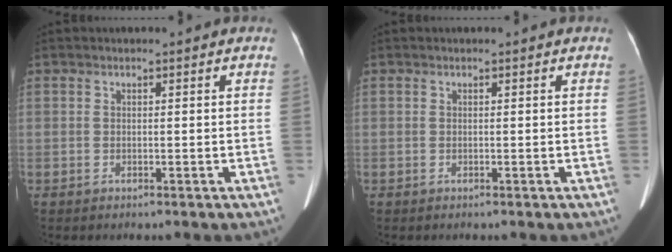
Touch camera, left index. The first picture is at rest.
{"total": 0.0}